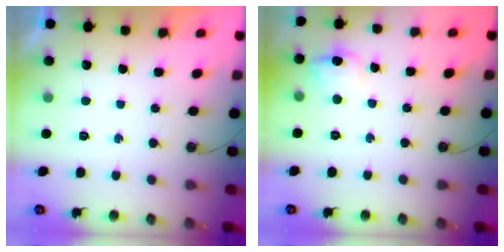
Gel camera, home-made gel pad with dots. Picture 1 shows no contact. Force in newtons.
{"total": 8.3, "press": 8.2, "slide": 0.8}